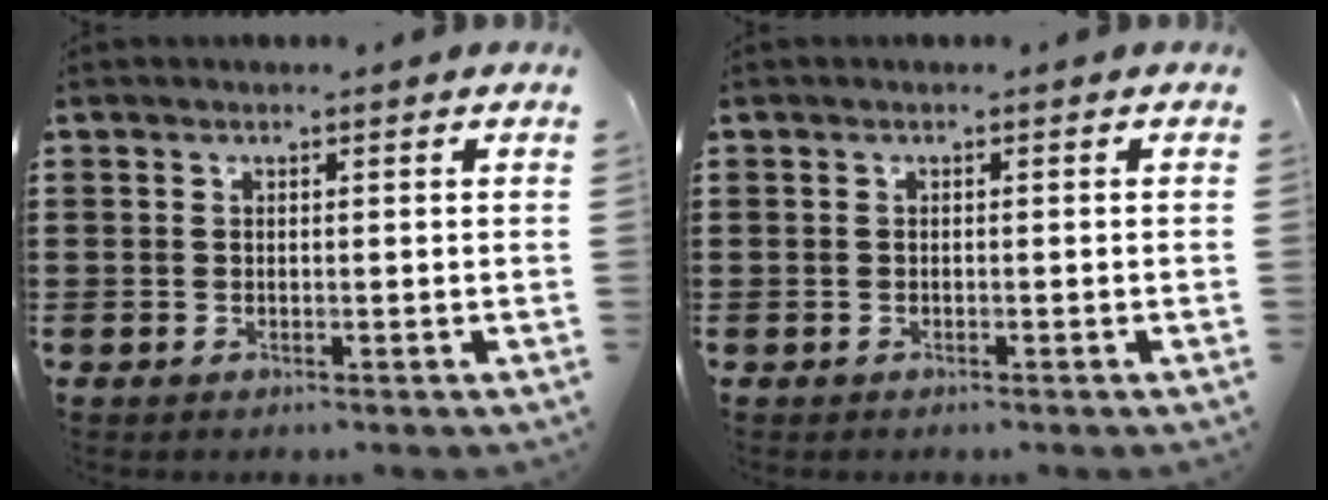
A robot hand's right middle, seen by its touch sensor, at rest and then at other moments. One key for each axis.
{"total": 0.0}